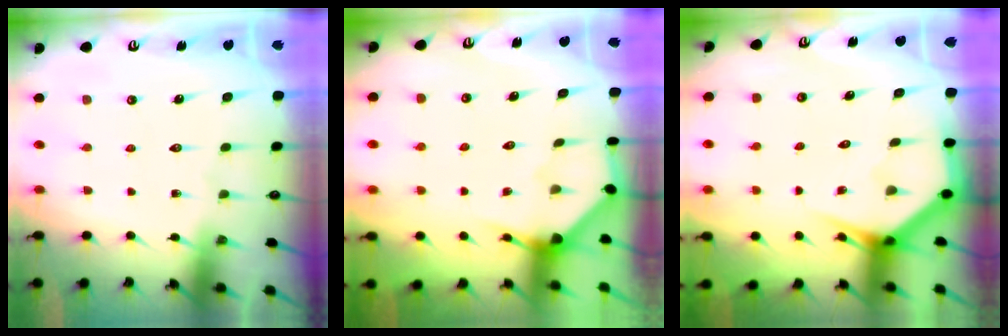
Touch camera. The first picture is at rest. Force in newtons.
{"total": 4.8, "press": 4.7, "slide": 0.3}
{"total": 3.5, "press": 3.5, "slide": 0.3}